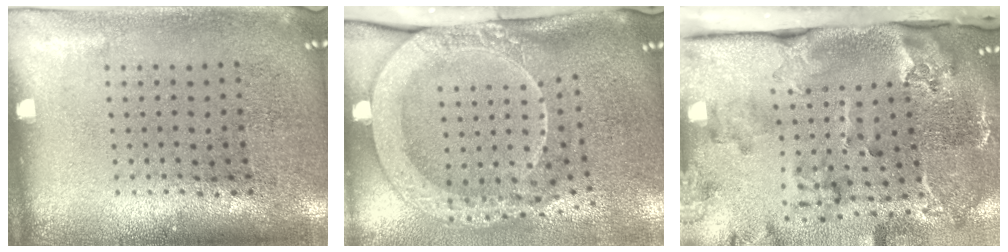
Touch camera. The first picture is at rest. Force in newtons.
{"total": 3.0, "press": 2.1, "slide": 2.1}
{"total": 3.9, "press": 2.7, "slide": 2.8}